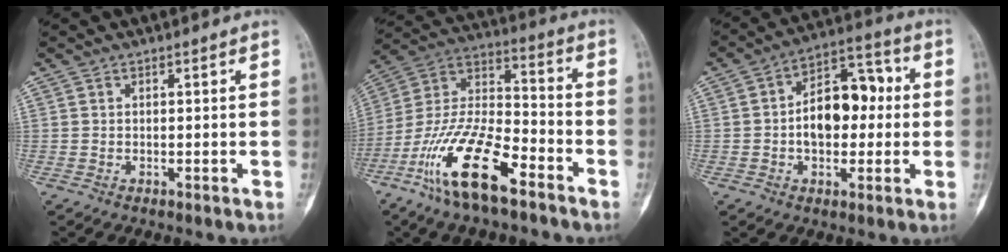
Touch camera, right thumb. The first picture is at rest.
{"total": 18.6, "force": [-10.8, 6.4, 13.7], "torque": [-0.272, 0.063, -0.207]}
{"total": 12.9, "force": [-0.2, 8.2, 10.0], "torque": [-0.118, 0.035, -0.008]}